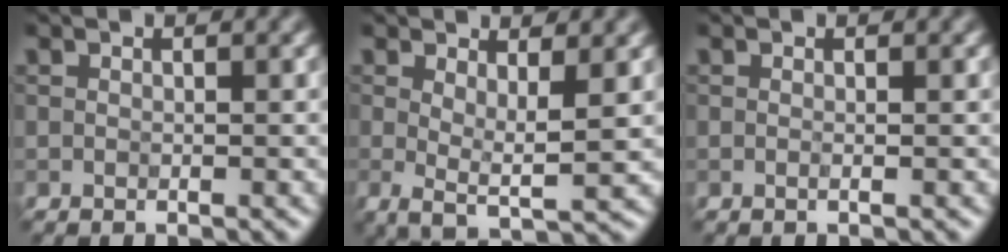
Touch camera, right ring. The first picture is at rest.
{"total": 3.6, "force": [0.8, 1.0, 3.3], "torque": [-0.055, -0.012, 0.012]}
{"total": 0.6, "force": [-0.1, 0.2, 0.6], "torque": [-0.008, -0.005, -0.005]}